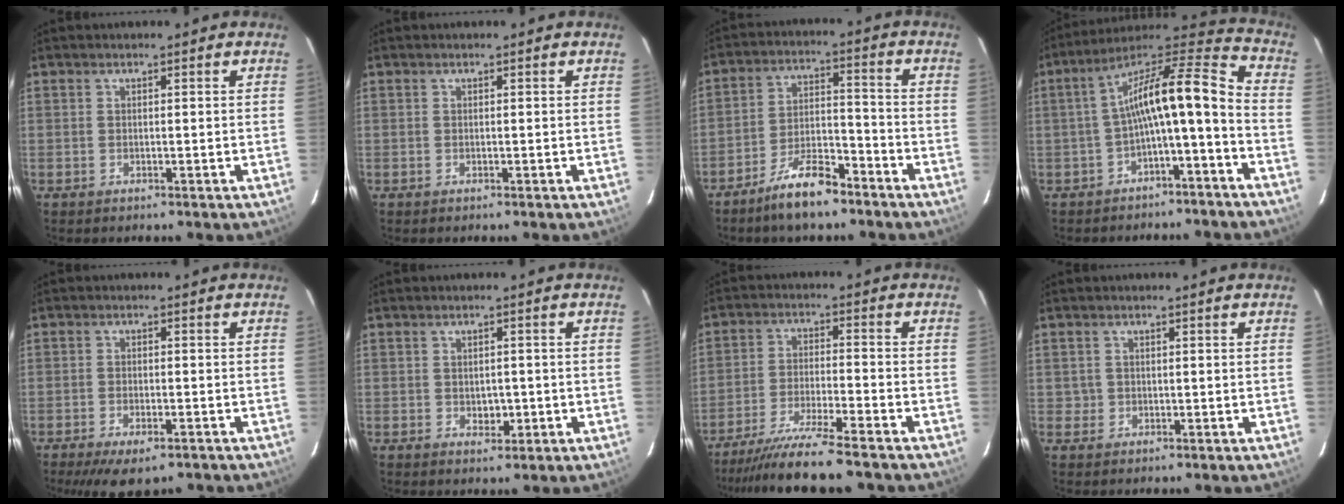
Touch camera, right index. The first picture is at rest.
{"total": 0.0}
{"total": 9.3, "force": [-7.1, 2.5, 5.6], "torque": [-0.105, 0.000, -0.131]}
{"total": 12.9, "force": [-2.8, 1.7, 12.5], "torque": [-0.200, 0.048, -0.044]}
{"total": 7.3, "force": [-5.4, 2.5, 4.2], "torque": [-0.062, -0.008, -0.083]}
{"total": 2.5, "force": [-0.6, 1.7, 1.7], "torque": [-0.021, 0.003, -0.002]}
{"total": 11.6, "force": [-9.9, -0.6, 6.0], "torque": [-0.096, -0.028, -0.166]}
{"total": 1.1, "force": [-0.1, 1.0, 0.1], "torque": [0.001, 0.004, -0.001]}